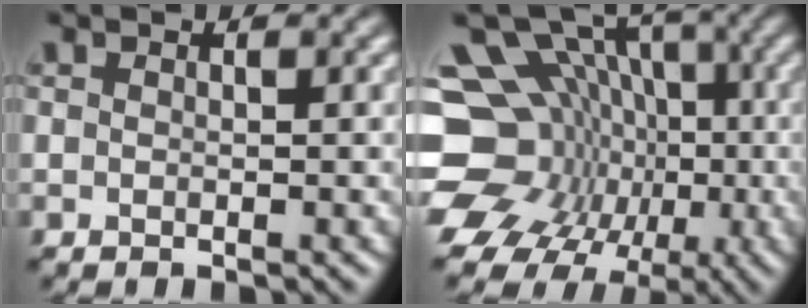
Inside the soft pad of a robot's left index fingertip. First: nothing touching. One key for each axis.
{"total": 15.6, "fx": -1.9, "fy": 13.2, "fz": 8.2, "tx": -0.167, "ty": 0.025, "tz": -0.040}